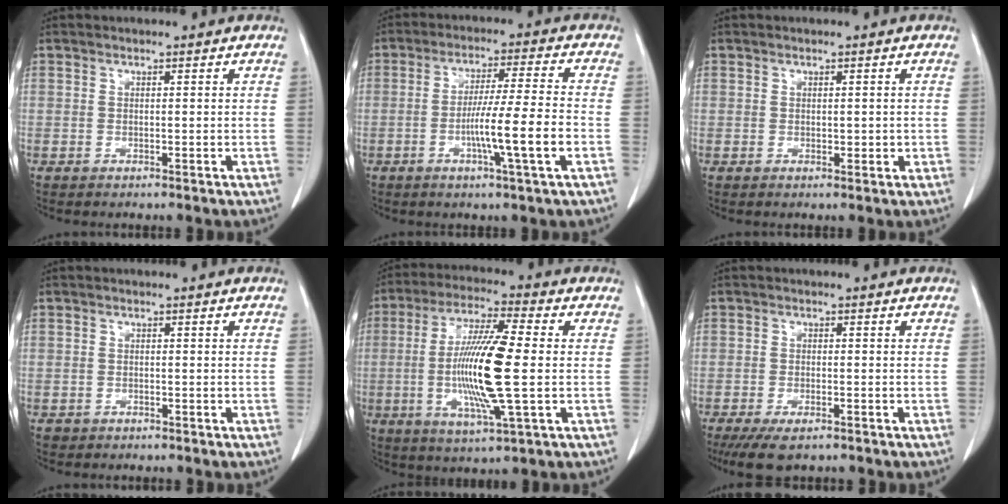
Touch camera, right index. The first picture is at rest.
{"total": 9.9, "force": [-2.9, -0.8, 9.5], "torque": [-0.164, -0.005, -0.051]}
{"total": 1.3, "force": [0.0, 0.9, 1.0], "torque": [-0.010, 0.001, 0.004]}
{"total": 1.0, "force": [-0.7, 0.7, 0.0], "torque": [-0.009, 0.003, -0.011]}
{"total": 14.6, "force": [-1.1, 1.0, 14.5], "torque": [-0.285, -0.010, -0.027]}
{"total": 5.9, "force": [-4.4, 1.9, 3.6], "torque": [-0.057, -0.011, -0.070]}